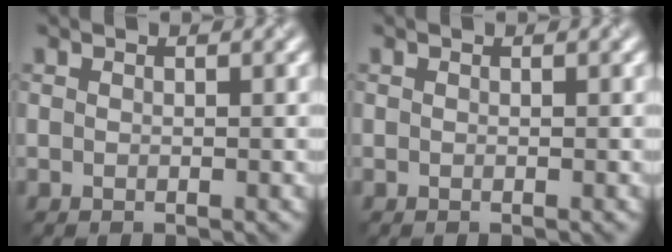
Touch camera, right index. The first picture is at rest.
{"total": 0.0}